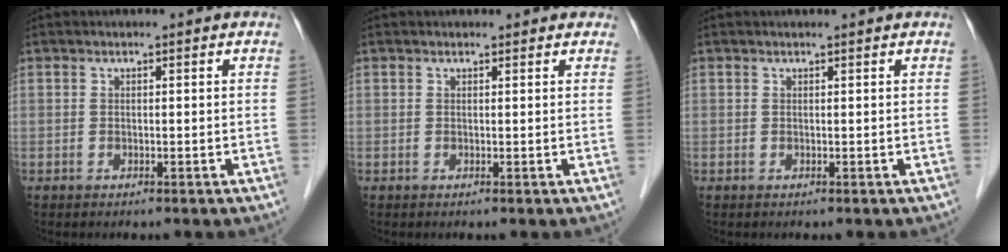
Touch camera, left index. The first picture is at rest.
{"total": 2.5, "force": [2.2, 1.1, 0.4], "torque": [-0.005, 0.014, 0.016]}
{"total": 1.3, "force": [1.3, 0.0, 0.3], "torque": [-0.008, 0.012, 0.018]}